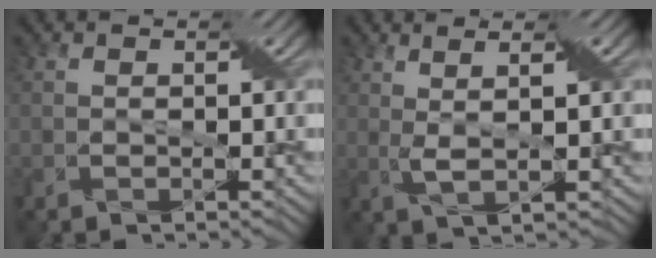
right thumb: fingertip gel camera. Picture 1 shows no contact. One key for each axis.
{"total": 3.7, "fx": 1.3, "fy": 0.5, "fz": 3.5, "tx": -0.076, "ty": 0.003, "tz": 0.028}